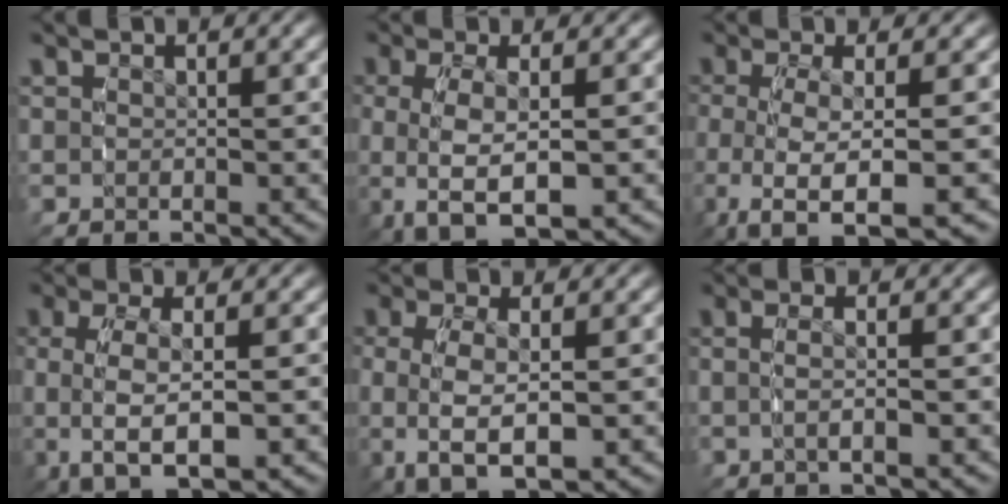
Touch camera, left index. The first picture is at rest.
{"total": 7.8, "force": [-2.8, 4.3, 5.8], "torque": [-0.150, -0.049, -0.013]}
{"total": 8.0, "force": [-4.6, 3.4, 5.6], "torque": [-0.147, -0.053, -0.042]}
{"total": 6.4, "force": [-1.5, 3.0, 5.5], "torque": [-0.129, -0.023, -0.002]}
{"total": 6.8, "force": [-1.9, 3.7, 5.4], "torque": [-0.136, -0.036, -0.005]}
{"total": 2.2, "force": [-0.6, 0.2, 2.1], "torque": [-0.044, -0.006, -0.007]}